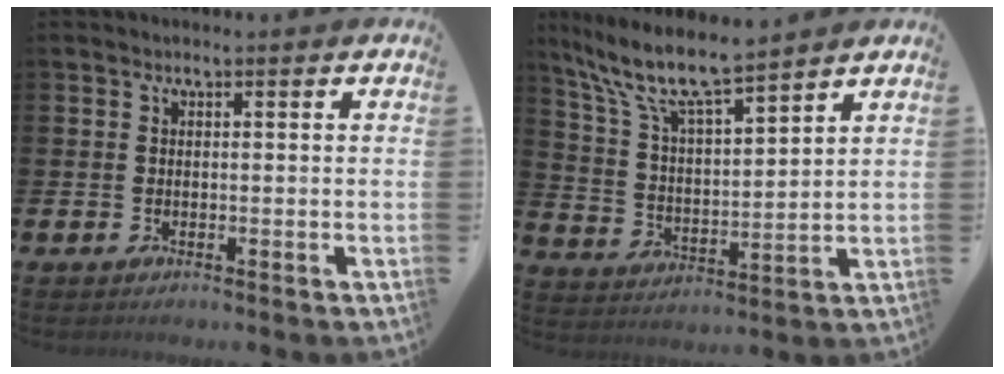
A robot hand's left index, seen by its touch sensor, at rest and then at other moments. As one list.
[{"total": 9.3, "force": [8.2, 1.4, 4.2], "torque": [-0.116, -0.049, 0.140]}]